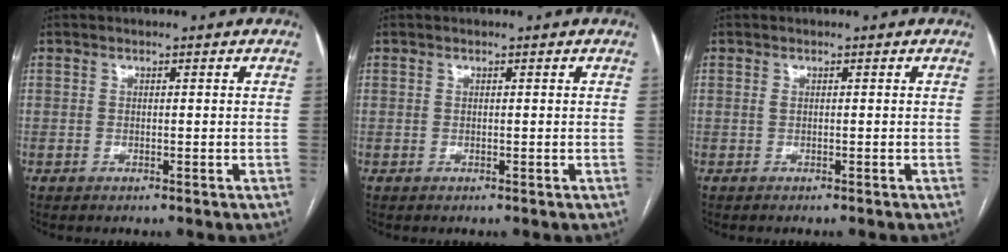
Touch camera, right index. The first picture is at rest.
{"total": 0.0}
{"total": 0.6, "force": [-0.4, 0.1, 0.4], "torque": [-0.005, 0.001, -0.006]}